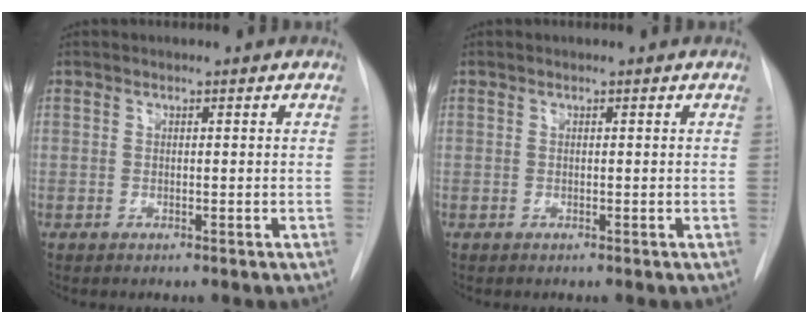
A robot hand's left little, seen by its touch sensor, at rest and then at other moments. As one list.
[{"total": 0.0}]